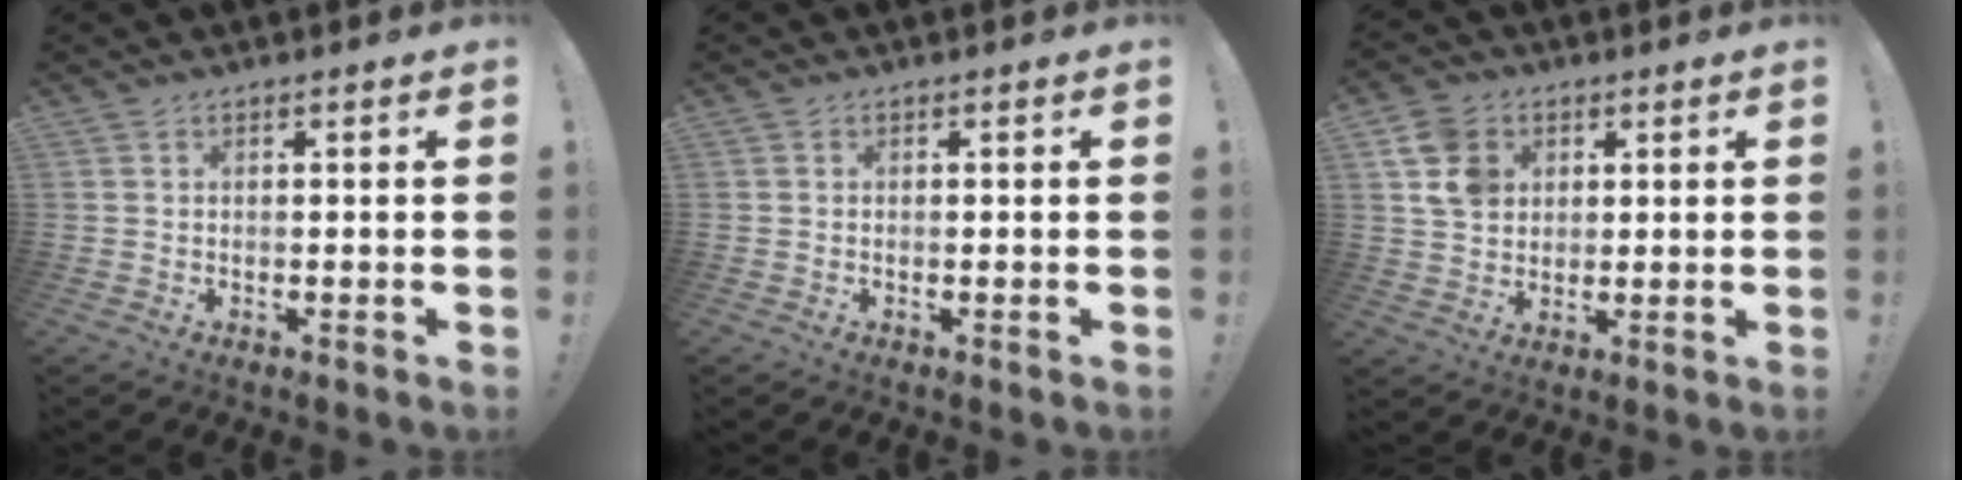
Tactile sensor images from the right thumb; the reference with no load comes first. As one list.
[{"total": 0.0}, {"total": 10.3, "force": [3.7, 8.3, 4.8], "torque": [-0.089, -0.003, 0.078]}]